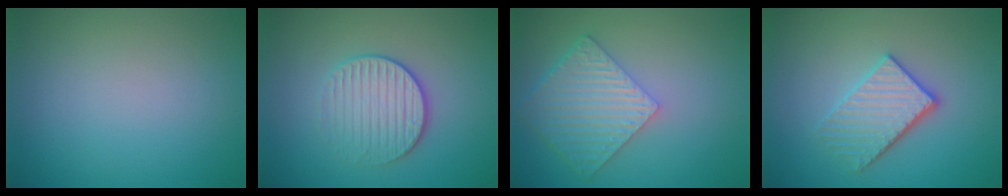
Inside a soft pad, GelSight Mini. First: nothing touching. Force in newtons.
{"total": 3.2, "press": 2.9, "slide": 1.4}
{"total": 6.1, "press": 4.5, "slide": 4.1}
{"total": 3.5, "press": 3.3, "slide": 1.3}